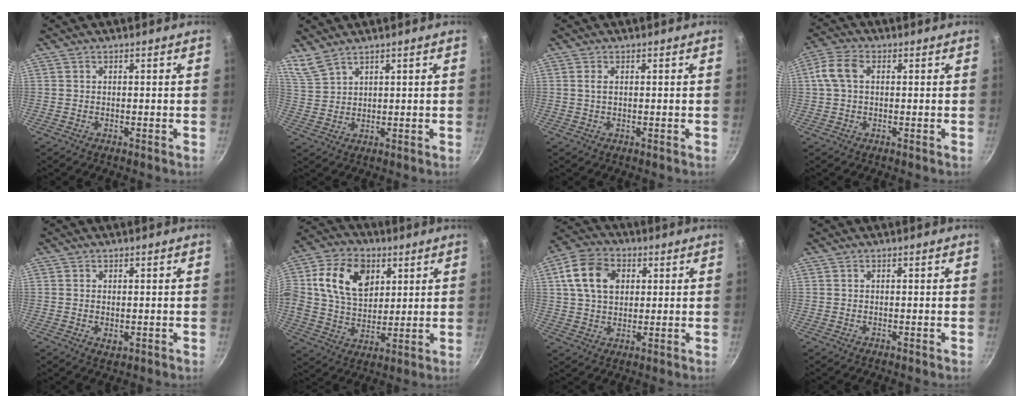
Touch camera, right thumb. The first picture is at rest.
{"total": 4.2, "force": [3.8, 1.2, 1.5], "torque": [-0.030, -0.016, 0.087]}
{"total": 1.3, "force": [0.3, 0.6, 1.1], "torque": [-0.021, 0.000, 0.004]}
{"total": 6.0, "force": [1.0, 3.9, 4.4], "torque": [-0.095, 0.018, 0.010]}
{"total": 1.8, "force": [0.0, 1.1, 1.4], "torque": [-0.022, -0.004, 0.001]}
{"total": 15.6, "force": [4.8, 11.0, 10.0], "torque": [-0.158, -0.005, 0.077]}
{"total": 11.6, "force": [3.2, 8.4, 7.4], "torque": [-0.122, 0.007, 0.045]}
{"total": 0.0}